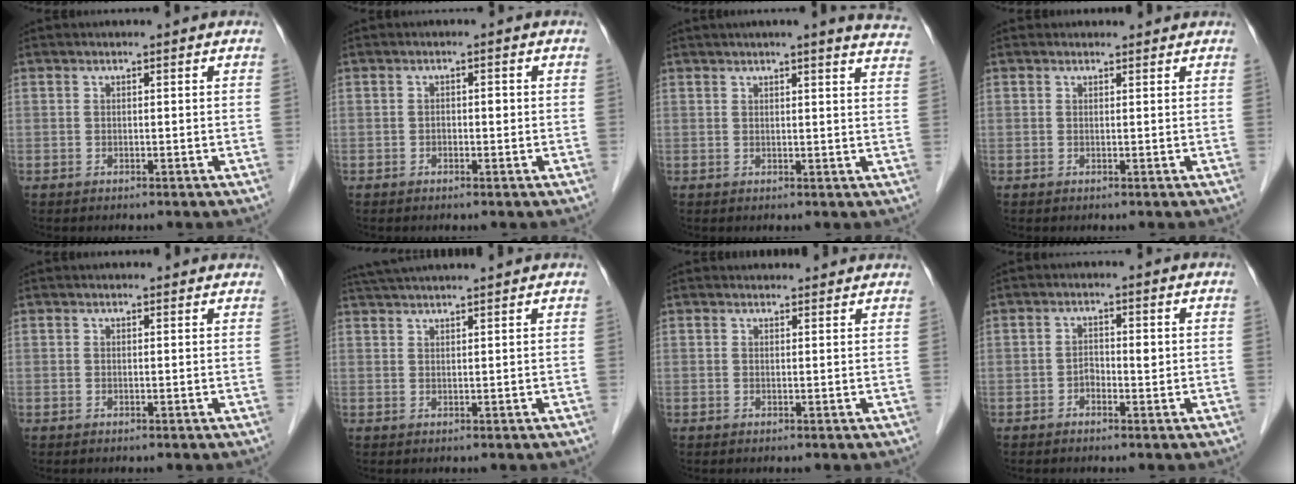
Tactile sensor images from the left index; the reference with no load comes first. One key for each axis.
{"total": 1.3, "fx": -0.2, "fy": 0.7, "fz": 1.0, "tx": -0.013, "ty": 0.008, "tz": -0.004}
{"total": 11.2, "fx": 9.9, "fy": 0.3, "fz": 5.2, "tx": -0.052, "ty": -0.020, "tz": 0.089}
{"total": 0.9, "fx": 0.7, "fy": 0.5, "fz": -0.2, "tx": -0.001, "ty": 0.008, "tz": 0.008}
{"total": 3.1, "fx": 2.9, "fy": 0.8, "fz": 0.6, "tx": -0.008, "ty": 0.019, "tz": 0.028}
{"total": 8.2, "fx": 7.4, "fy": -0.8, "fz": 3.4, "tx": -0.058, "ty": 0.037, "tz": 0.112}
{"total": 3.9, "fx": 3.8, "fy": 1.0, "fz": 0.5, "tx": -0.004, "ty": 0.016, "tz": 0.037}
{"total": 2.2, "fx": -0.3, "fy": 1.2, "fz": 1.8, "tx": -0.026, "ty": 0.007, "tz": -0.005}